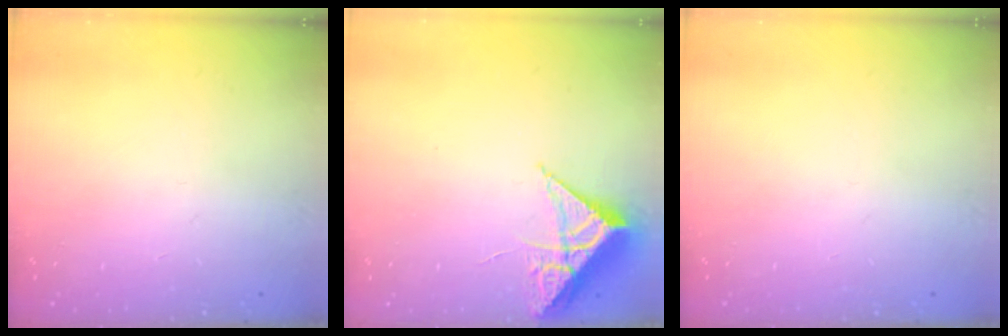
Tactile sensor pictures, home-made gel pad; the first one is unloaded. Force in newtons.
{"total": 7.0, "press": 7.0, "slide": 0.3}
{"total": 0.0}